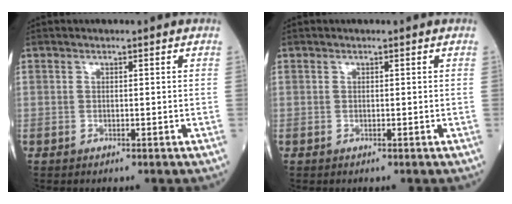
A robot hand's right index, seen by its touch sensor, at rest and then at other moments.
{"total": 0.0}